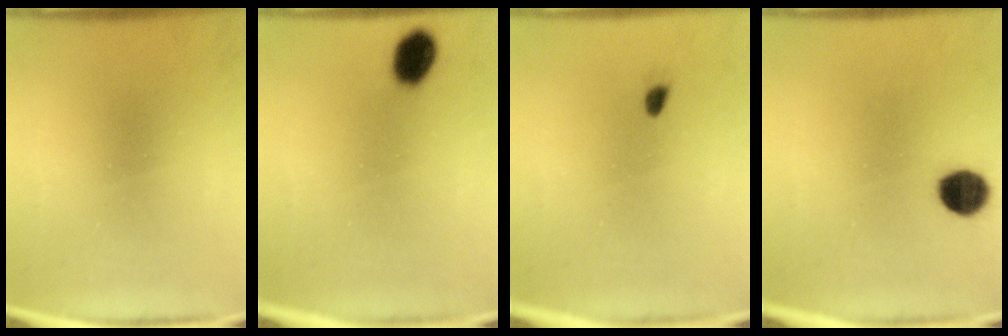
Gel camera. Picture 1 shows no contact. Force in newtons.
{"total": 5.3}
{"total": 0.6}
{"total": 6.7}